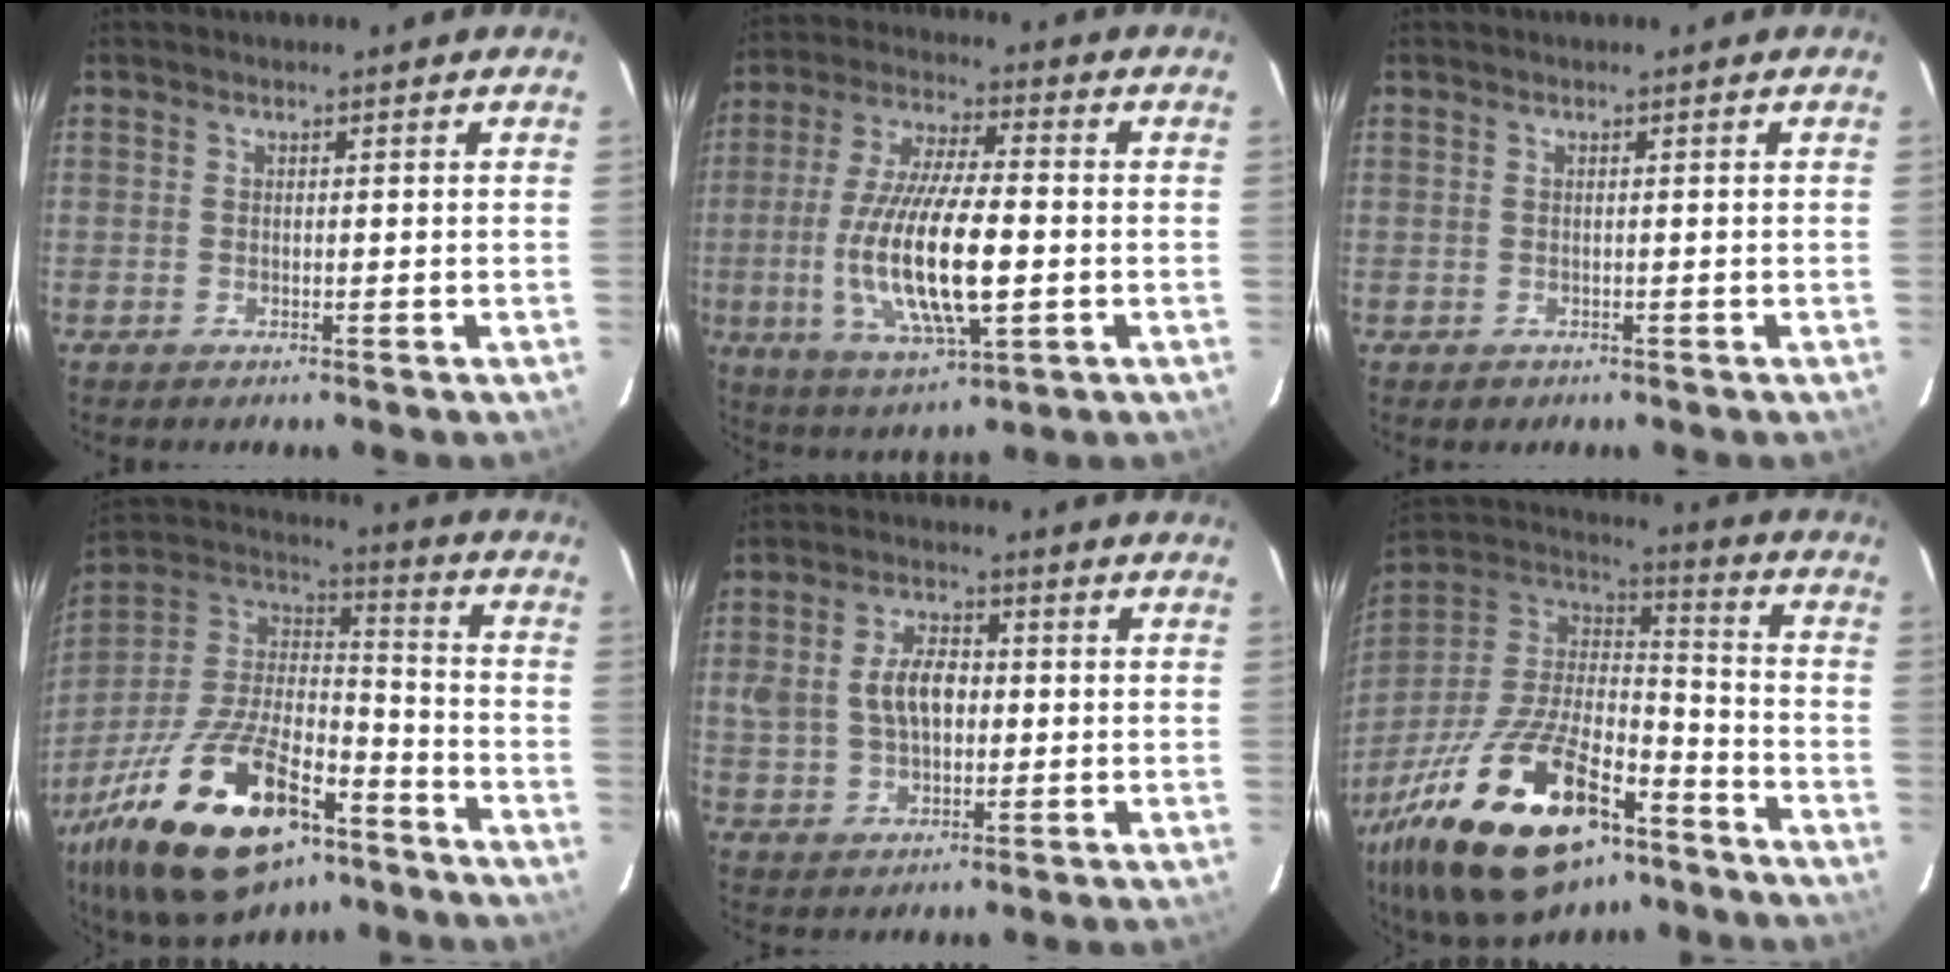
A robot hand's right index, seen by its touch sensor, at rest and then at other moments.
{"total": 17.1, "force": [-3.0, 4.7, 16.2], "torque": [-0.323, -0.013, -0.051]}
{"total": 1.1, "force": [-0.3, 1.0, 0.1], "torque": [0.000, 0.001, 0.001]}
{"total": 29.0, "force": [-17.5, 12.8, 19.2], "torque": [-0.375, -0.004, -0.281]}
{"total": 8.1, "force": [0.4, 5.2, 6.2], "torque": [-0.122, 0.016, 0.014]}
{"total": 30.9, "force": [-19.0, 13.4, 20.4], "torque": [-0.397, -0.012, -0.300]}